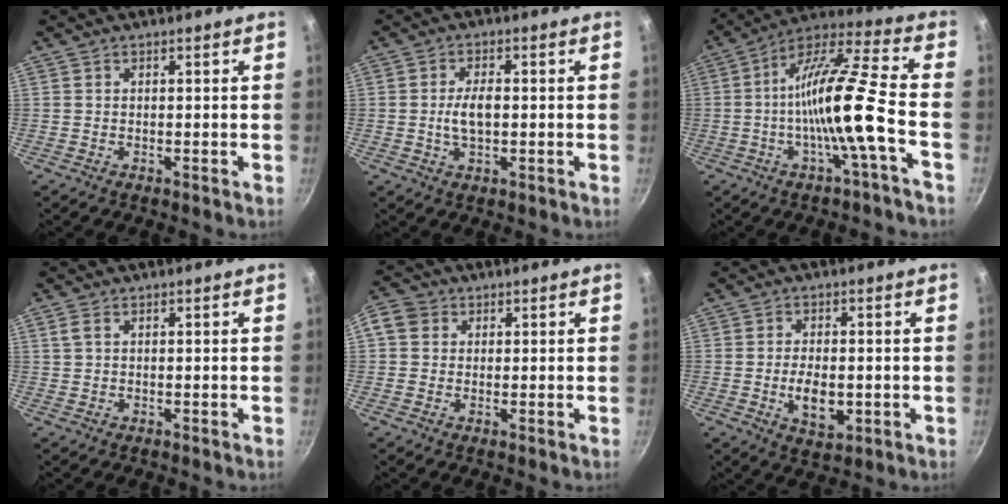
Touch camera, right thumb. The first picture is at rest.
{"total": 5.1, "force": [-0.2, 2.6, 4.3], "torque": [-0.072, 0.010, -0.005]}
{"total": 16.1, "force": [-3.8, 1.6, 15.5], "torque": [-0.264, 0.036, -0.079]}
{"total": 1.7, "force": [0.6, 1.0, 1.2], "torque": [-0.024, 0.002, 0.014]}
{"total": 6.0, "force": [1.4, 5.3, 2.6], "torque": [-0.029, 0.007, 0.011]}
{"total": 7.1, "force": [-1.1, 4.0, 5.7], "torque": [-0.089, -0.002, -0.014]}